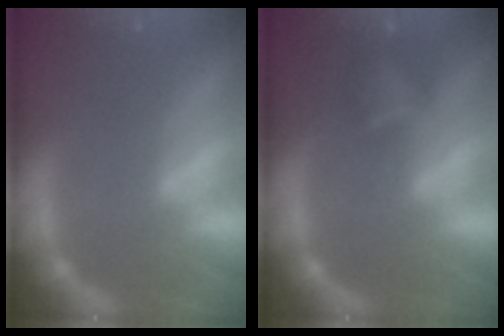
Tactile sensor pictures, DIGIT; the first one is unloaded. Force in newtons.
{"total": 2.9}